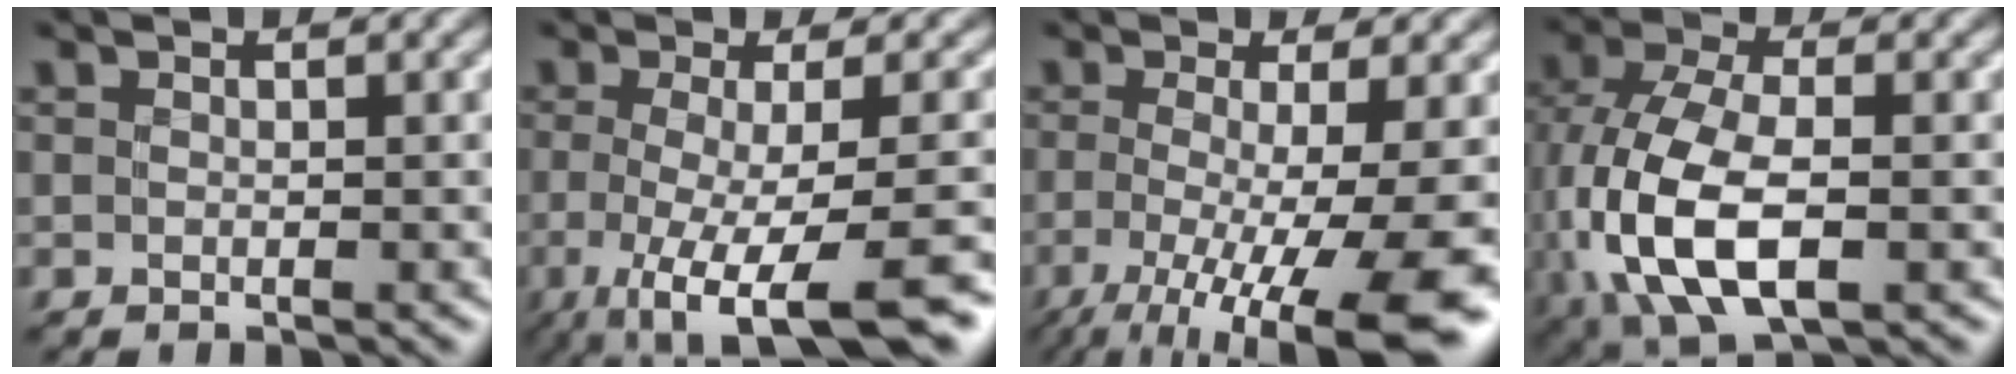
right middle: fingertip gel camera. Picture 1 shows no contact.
{"total": 9.0, "force": [-3.7, 2.2, 7.9], "torque": [-0.100, -0.017, -0.060]}
{"total": 11.4, "force": [-3.5, 2.9, 10.4], "torque": [-0.144, -0.019, -0.047]}
{"total": 11.1, "force": [-2.5, 6.0, 8.9], "torque": [-0.210, -0.010, -0.048]}